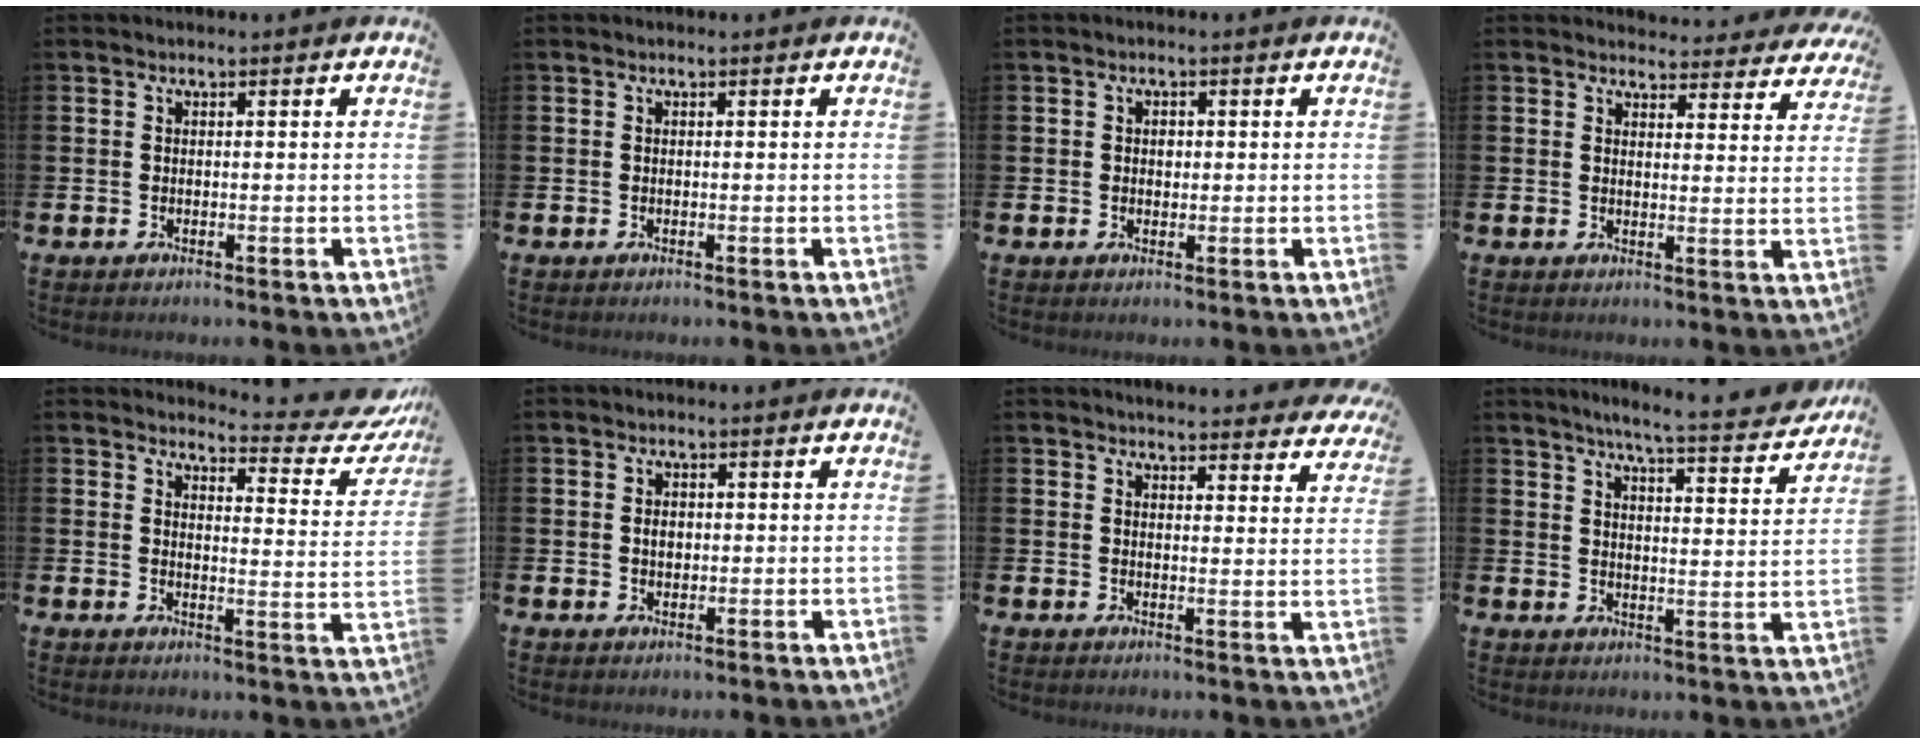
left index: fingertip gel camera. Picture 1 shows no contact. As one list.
[{"total": 0.0}, {"total": 1.2, "force": [0.2, 1.0, 0.6], "torque": [-0.003, 0.004, 0.001]}, {"total": 3.7, "force": [3.6, 0.9, 0.0], "torque": [0.006, -0.029, 0.060]}, {"total": 4.1, "force": [3.8, 1.1, 1.3], "torque": [-0.015, -0.041, 0.053]}, {"total": 1.6, "force": [0.2, 1.2, 1.0], "torque": [-0.005, 0.001, -0.001]}, {"total": 3.9, "force": [3.9, 0.4, 0.1], "torque": [-0.001, -0.026, 0.069]}, {"total": 6.2, "force": [5.9, -0.1, 2.1], "torque": [-0.048, -0.041, 0.097]}]